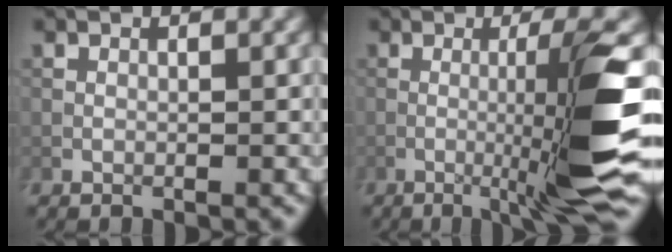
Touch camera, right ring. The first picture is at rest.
{"total": 8.1, "force": [-1.9, 0.2, 7.8], "torque": [-0.124, 0.007, -0.030]}